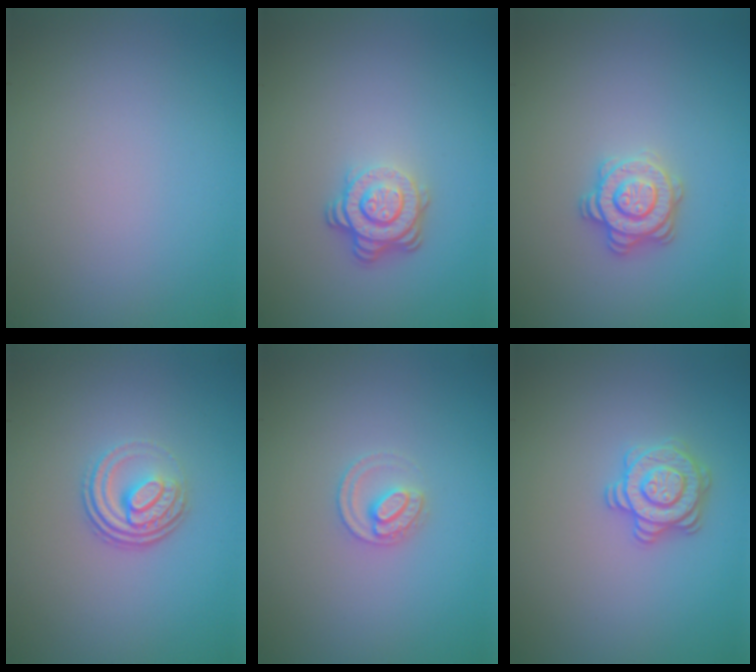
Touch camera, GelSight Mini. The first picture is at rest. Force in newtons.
{"total": 3.6, "press": 2.6, "slide": 2.5}
{"total": 2.9, "press": 2.8, "slide": 0.9}
{"total": 3.5, "press": 2.5, "slide": 2.4}
{"total": 2.1, "press": 2.1, "slide": 0.2}
{"total": 2.9, "press": 2.8, "slide": 0.4}